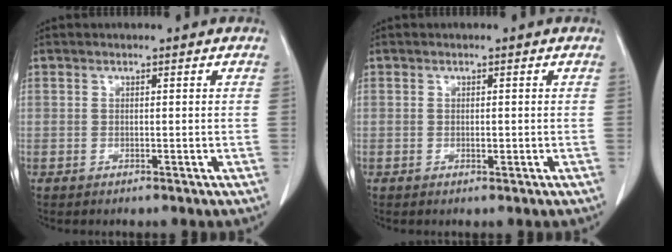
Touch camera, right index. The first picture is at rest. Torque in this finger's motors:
{"motor_torque": [0.17, -0.24, 0.06, 0.02]}